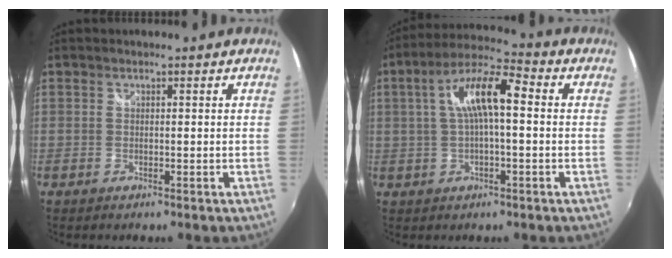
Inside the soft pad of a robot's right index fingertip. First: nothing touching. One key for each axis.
{"total": 10.6, "fx": 1.1, "fy": 3.0, "fz": 10.1, "tx": -0.189, "ty": 0.024, "tz": 0.018}